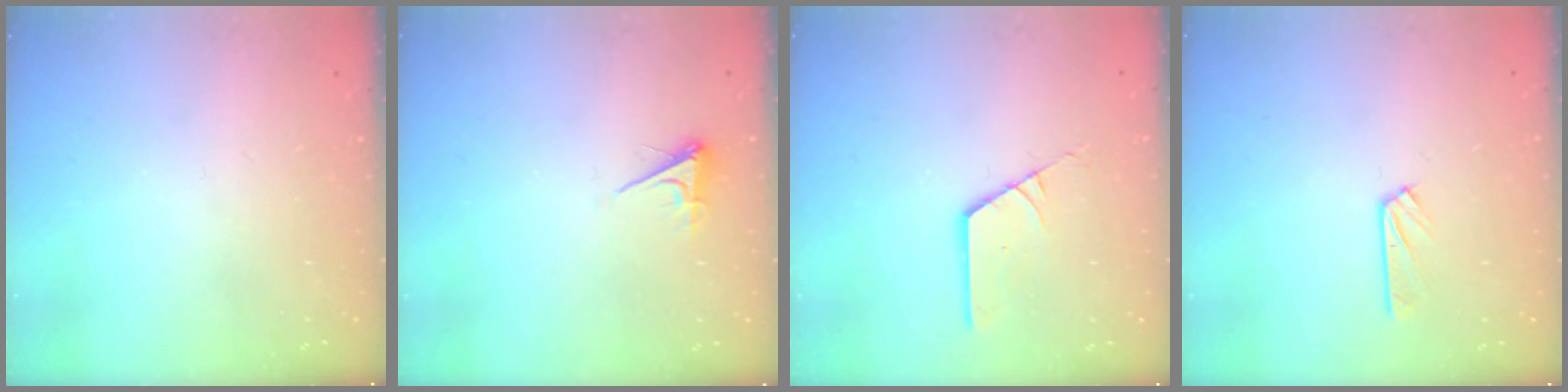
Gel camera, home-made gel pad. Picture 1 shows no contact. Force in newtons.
{"total": 3.4, "press": 3.4, "slide": 0.6}
{"total": 2.9, "press": 2.9, "slide": 0.1}
{"total": 2.5, "press": 2.5, "slide": 0.3}